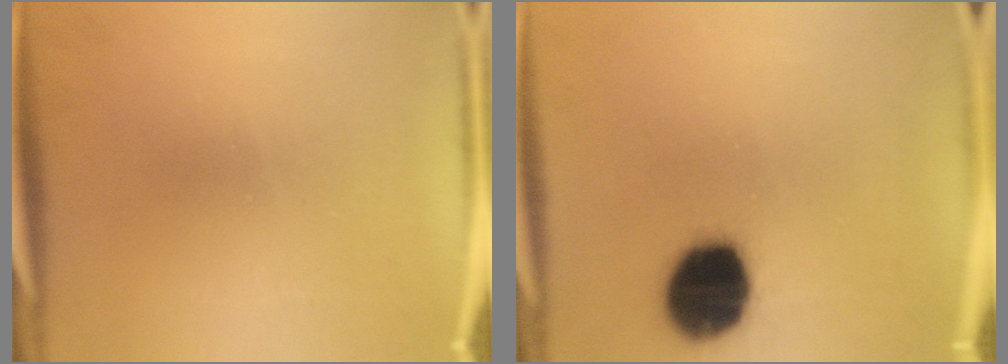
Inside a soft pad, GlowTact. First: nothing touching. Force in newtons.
{"total": 18.2}